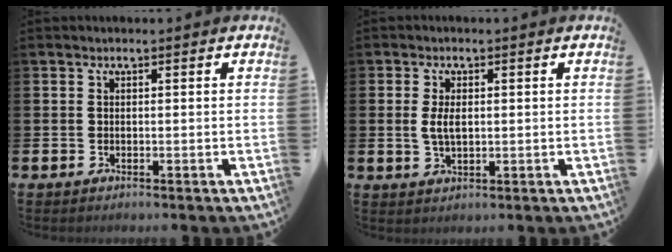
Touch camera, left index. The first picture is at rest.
{"total": 3.1, "force": [0.4, 1.6, 2.6], "torque": [-0.040, 0.001, 0.003]}